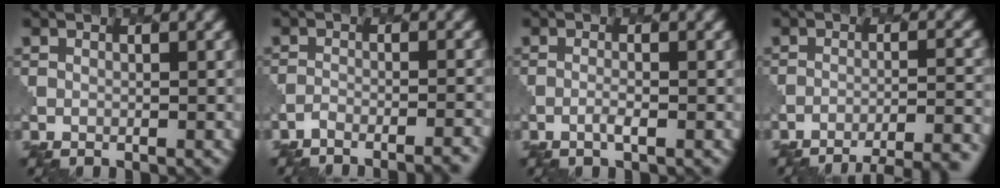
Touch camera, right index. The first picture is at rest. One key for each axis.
{"total": 4.4, "fx": -4.2, "fy": 0.6, "fz": 1.2, "tx": -0.017, "ty": 0.000, "tz": -0.063}
{"total": 0.8, "fx": -0.3, "fy": 0.2, "fz": 0.7, "tx": -0.011, "ty": 0.002, "tz": -0.009}
{"total": 9.1, "fx": -8.1, "fy": 2.2, "fz": 3.6, "tx": -0.036, "ty": 0.005, "tz": -0.092}